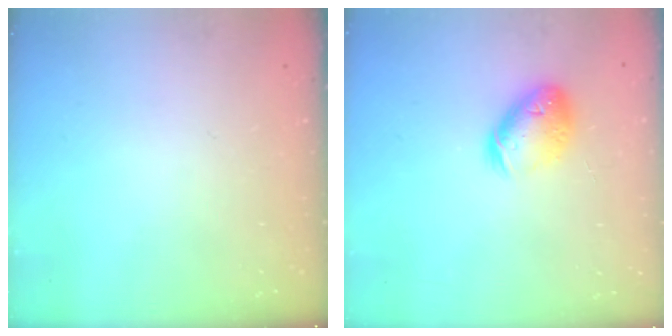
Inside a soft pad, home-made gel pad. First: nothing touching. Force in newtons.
{"total": 12.4, "press": 12.3, "slide": 1.6}